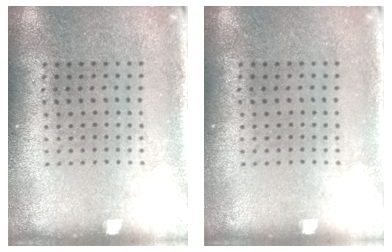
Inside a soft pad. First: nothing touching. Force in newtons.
{"total": 0.0}